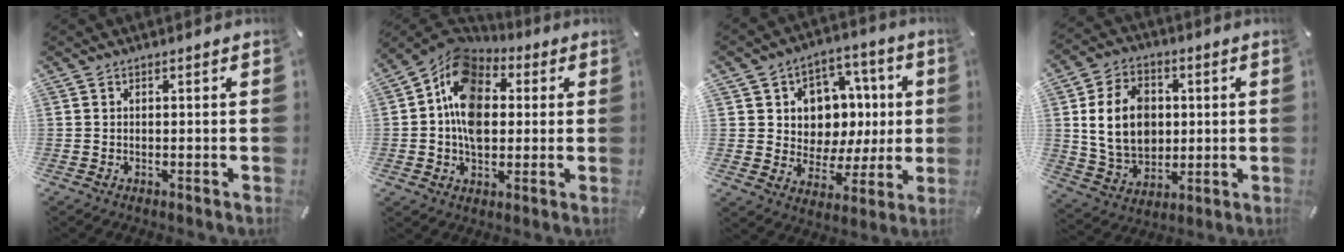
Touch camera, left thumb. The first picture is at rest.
{"total": 13.3, "force": [1.0, 10.5, 8.1], "torque": [-0.148, 0.003, 0.013]}
{"total": 10.9, "force": [1.2, 10.5, 2.8], "torque": [-0.030, -0.021, 0.032]}
{"total": 13.6, "force": [1.5, 10.9, 8.0], "torque": [-0.165, 0.010, 0.027]}